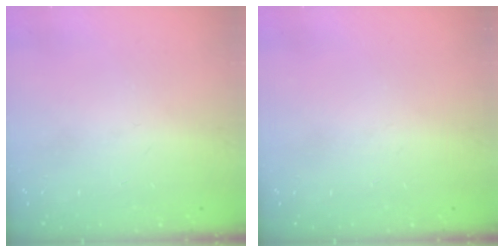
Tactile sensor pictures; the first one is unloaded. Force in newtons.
{"total": 0.0}